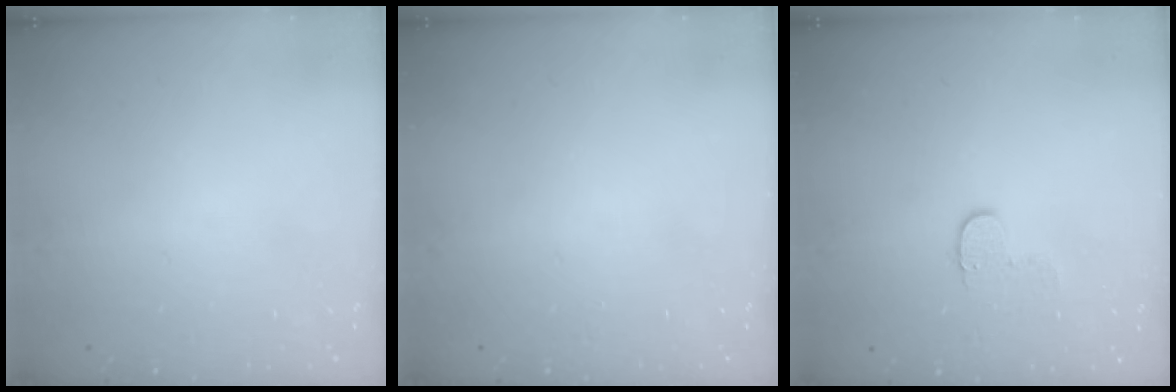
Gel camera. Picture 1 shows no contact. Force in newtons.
{"total": 0.0}
{"total": 5.2, "press": 5.1, "slide": 0.6}